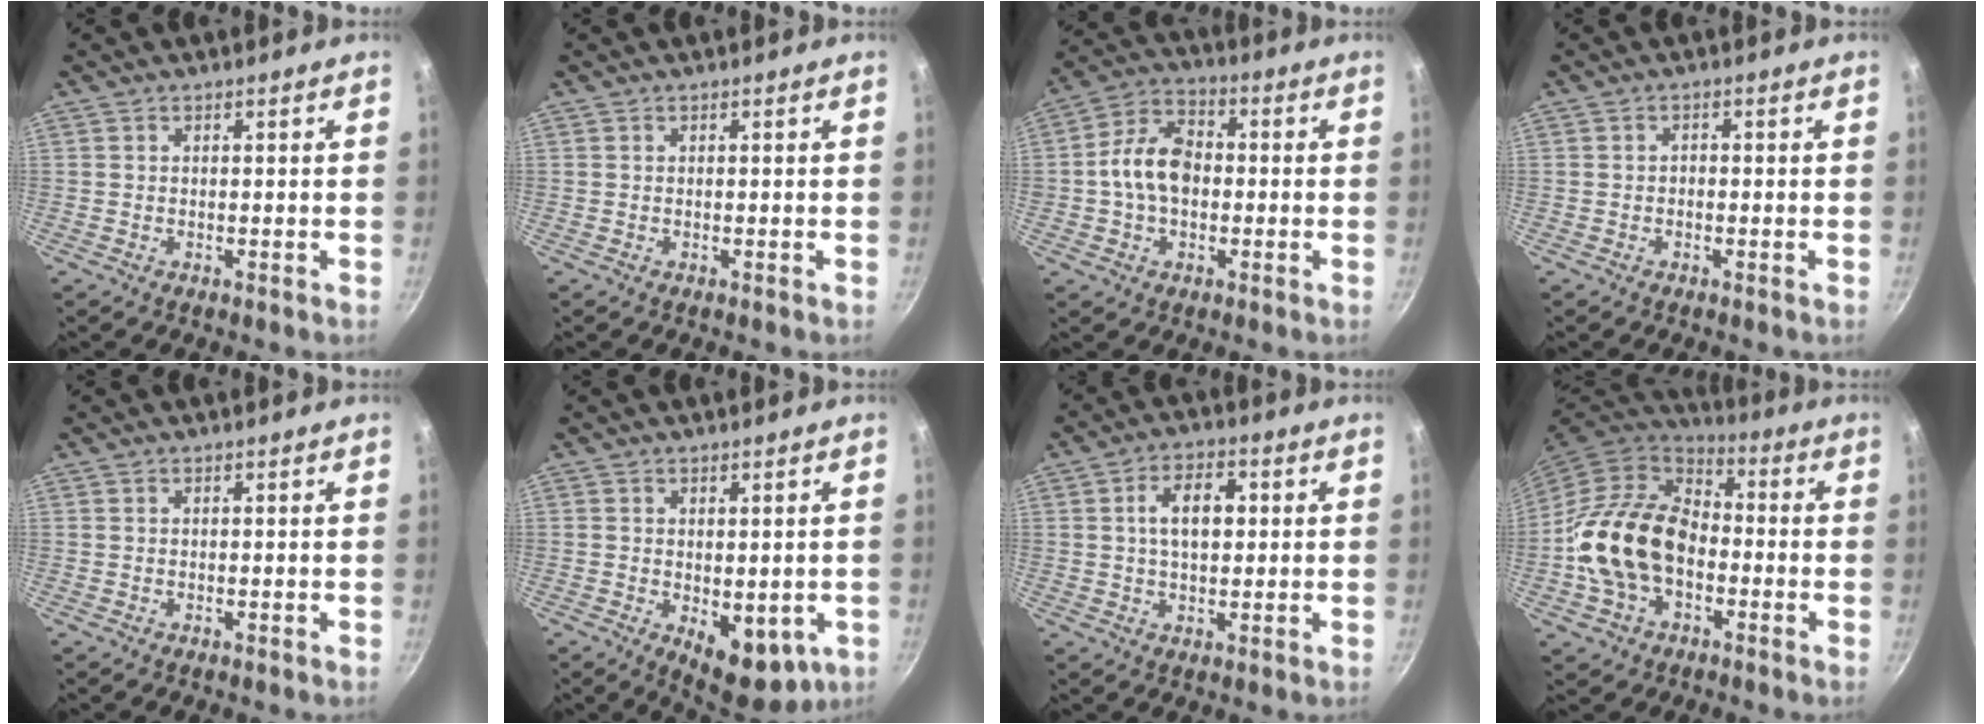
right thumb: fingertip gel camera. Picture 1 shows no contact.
{"total": 0.0}
{"total": 10.5, "force": [-0.6, 7.6, 7.2], "torque": [-0.107, 0.028, -0.026]}
{"total": 0.9, "force": [-0.5, 0.6, 0.4], "torque": [-0.006, 0.005, -0.008]}
{"total": 0.0}
{"total": 10.4, "force": [-2.2, 5.7, 8.4], "torque": [-0.089, -0.014, -0.015]}
{"total": 7.9, "force": [1.2, 4.7, 6.2], "torque": [-0.087, 0.013, 0.016]}
{"total": 18.4, "force": [-3.0, 13.0, 12.6], "torque": [-0.205, 0.038, -0.068]}